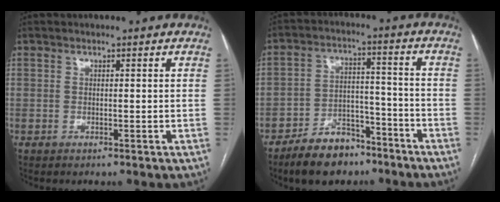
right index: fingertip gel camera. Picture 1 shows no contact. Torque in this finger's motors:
{"motor_torque": [0.03, -0.69, 0.02, -0.05]}